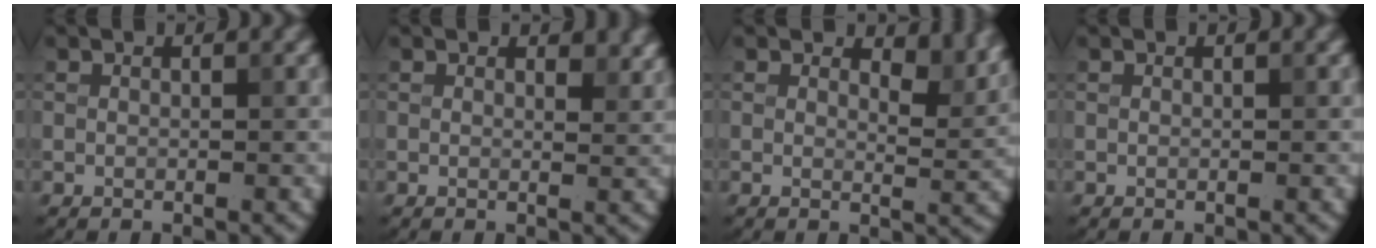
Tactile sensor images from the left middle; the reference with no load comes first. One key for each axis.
{"total": 1.4, "fx": 1.0, "fy": 0.7, "fz": 0.8, "tx": -0.009, "ty": -0.005, "tz": 0.015}
{"total": 3.1, "fx": 2.2, "fy": 1.3, "fz": 1.7, "tx": -0.027, "ty": -0.007, "tz": 0.026}
{"total": 0.0}